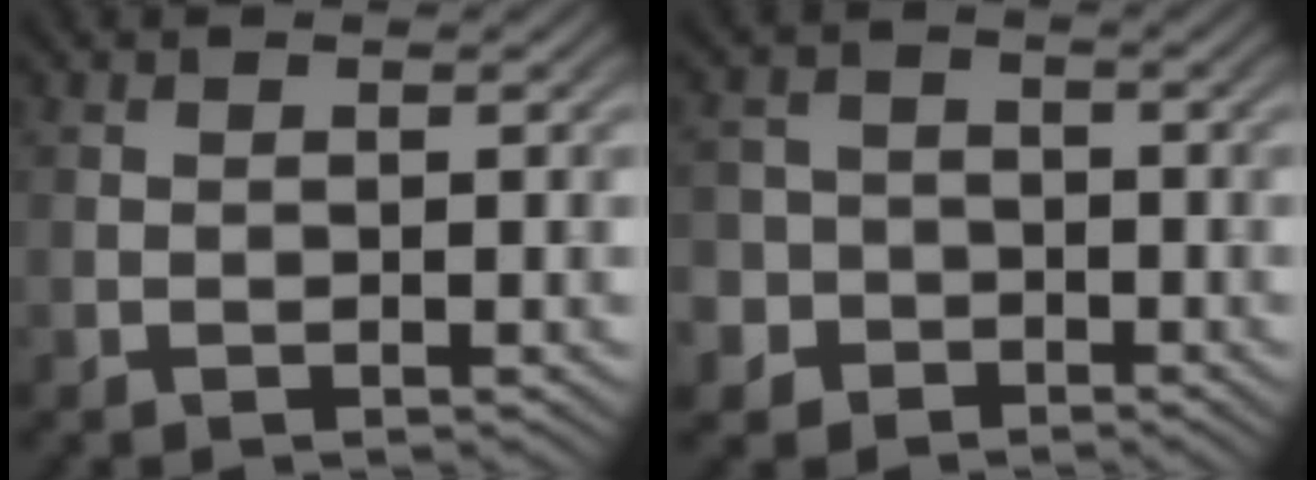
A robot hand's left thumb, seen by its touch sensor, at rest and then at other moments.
{"total": 5.7, "force": [-2.7, 5.0, 1.0], "torque": [-0.027, -0.003, -0.074]}